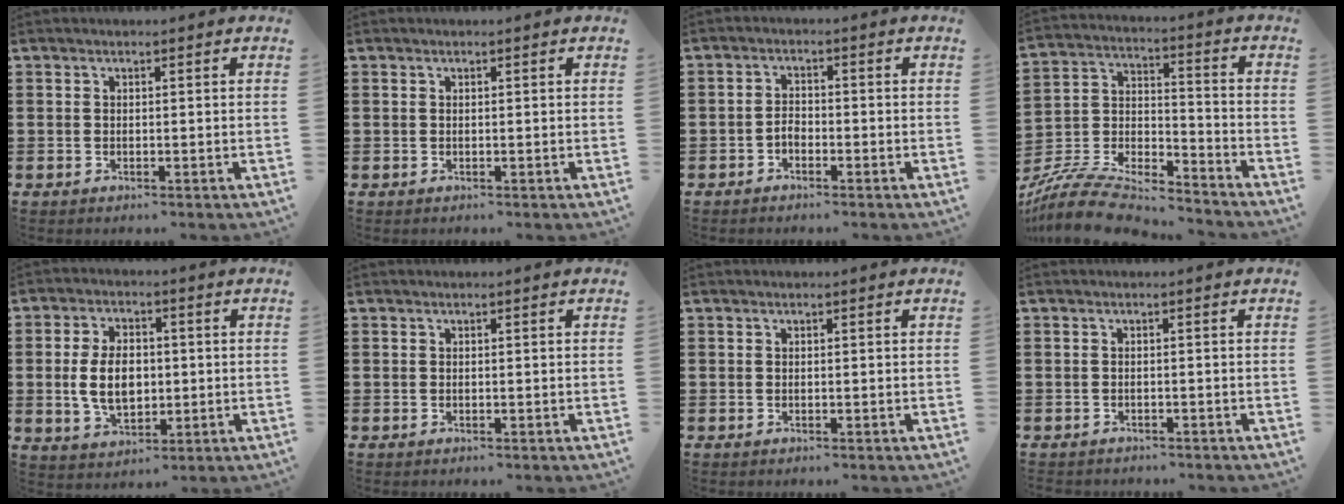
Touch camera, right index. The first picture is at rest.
{"total": 0.0}
{"total": 1.9, "force": [-1.2, 1.2, 0.9], "torque": [-0.020, 0.003, -0.025]}
{"total": 9.4, "force": [-8.7, 1.8, 3.1], "torque": [-0.072, 0.009, -0.176]}
{"total": 7.7, "force": [-0.1, 4.8, 6.0], "torque": [-0.129, 0.004, -0.008]}
{"total": 0.0}
{"total": 0.0}
{"total": 0.8, "force": [-0.8, 0.2, 0.0], "torque": [-0.003, 0.000, -0.016]}